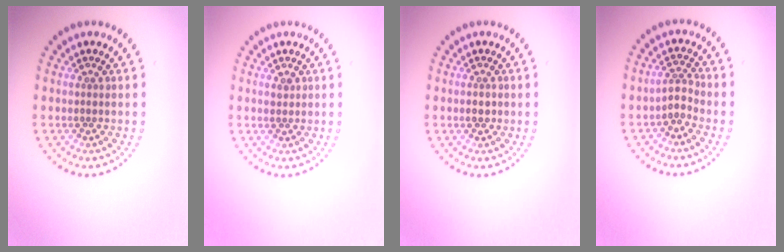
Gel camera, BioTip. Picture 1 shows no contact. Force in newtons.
{"total": 0.8, "press": 0.8, "slide": 0.1}
{"total": 1.0, "press": 1.0, "slide": 0.2}
{"total": 1.8, "press": 1.3, "slide": 1.3}